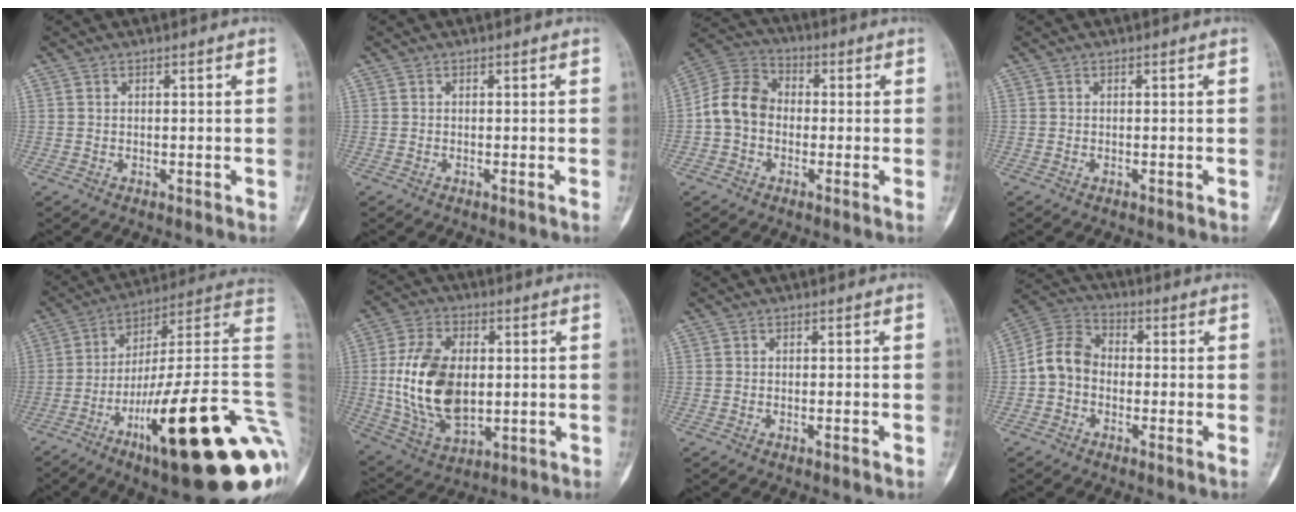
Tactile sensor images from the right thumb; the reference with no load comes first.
{"total": 0.0}
{"total": 10.0, "force": [-1.1, 7.9, 6.1], "torque": [-0.102, 0.032, -0.039]}
{"total": 0.0}
{"total": 33.7, "force": [-10.4, 7.1, 31.3], "torque": [-0.341, 0.060, -0.164]}
{"total": 17.5, "force": [0.1, 10.9, 13.7], "torque": [-0.243, -0.003, 0.014]}
{"total": 0.7, "force": [-0.4, 0.2, 0.5], "torque": [-0.010, 0.006, -0.006]}
{"total": 8.4, "force": [-1.5, 6.5, 5.1], "torque": [-0.084, 0.030, -0.046]}